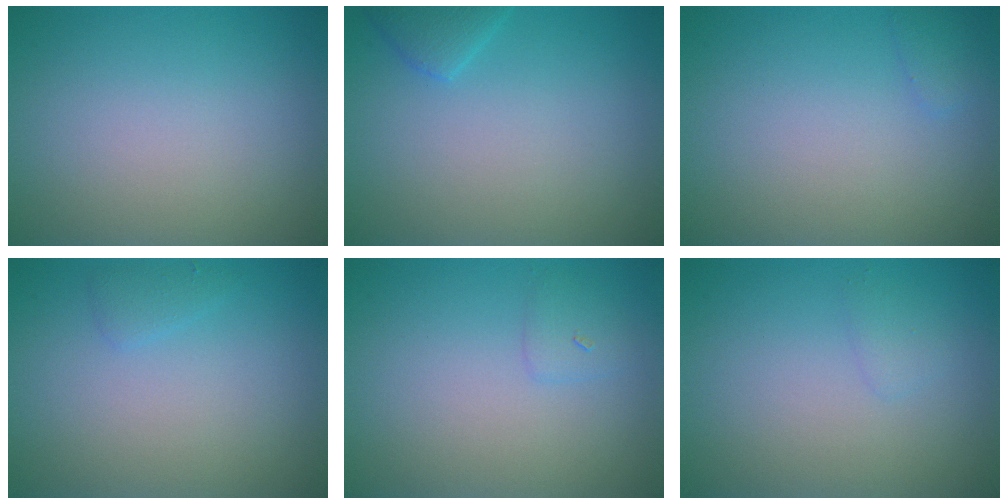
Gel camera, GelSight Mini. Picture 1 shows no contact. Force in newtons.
{"total": 1.6, "press": 1.6, "slide": 0.2}
{"total": 0.8, "press": 0.8, "slide": 0.0}
{"total": 0.9, "press": 0.9, "slide": 0.1}
{"total": 0.5, "press": 0.5, "slide": 0.0}
{"total": 0.8, "press": 0.8, "slide": 0.0}